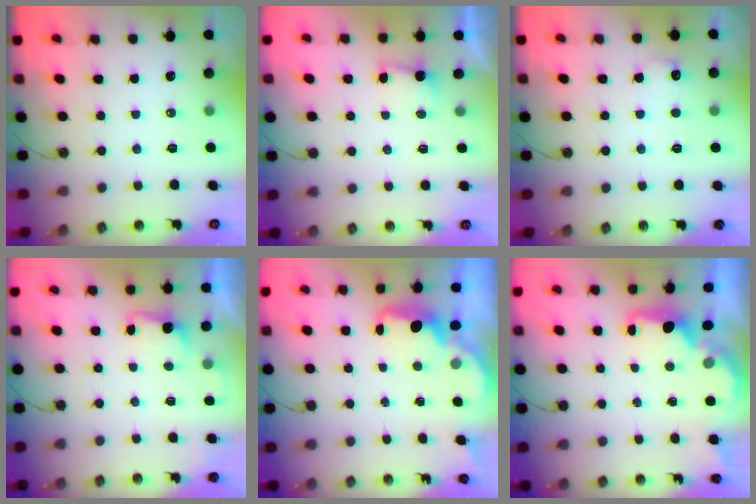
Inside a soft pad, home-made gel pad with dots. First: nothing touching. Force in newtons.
{"total": 2.4, "press": 2.3, "slide": 0.9}
{"total": 6.1, "press": 6.1, "slide": 0.6}
{"total": 2.5, "press": 2.3, "slide": 0.9}
{"total": 2.1, "press": 2.0, "slide": 0.7}
{"total": 1.9, "press": 1.8, "slide": 0.7}